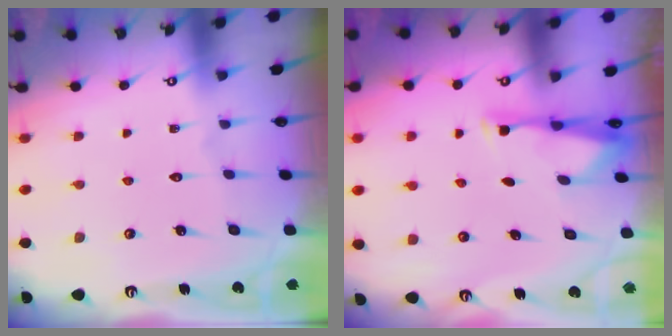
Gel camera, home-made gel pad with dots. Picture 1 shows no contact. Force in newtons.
{"total": 2.9, "press": 2.9, "slide": 0.6}